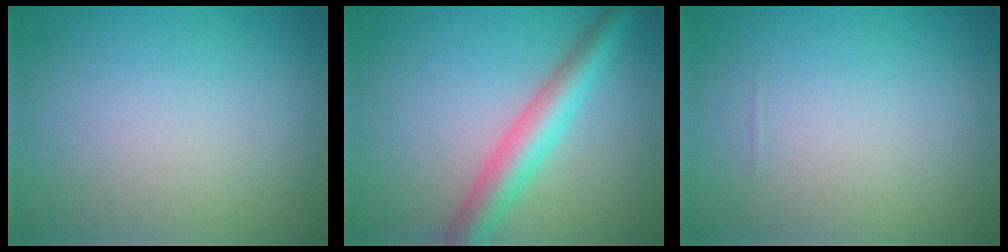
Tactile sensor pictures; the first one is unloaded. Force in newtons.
{"total": 4.6, "press": 4.6, "slide": 0.1}
{"total": 0.0}